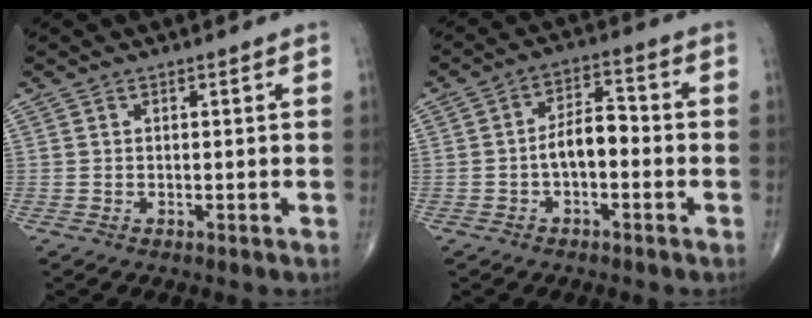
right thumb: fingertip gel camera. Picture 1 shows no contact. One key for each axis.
{"total": 6.4, "fx": -1.4, "fy": 3.3, "fz": 5.2, "tx": -0.081, "ty": 0.031, "tz": -0.031}